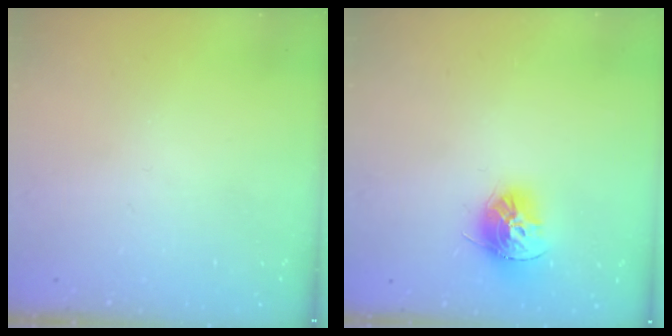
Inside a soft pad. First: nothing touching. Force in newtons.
{"total": 12.6, "press": 12.5, "slide": 1.2}